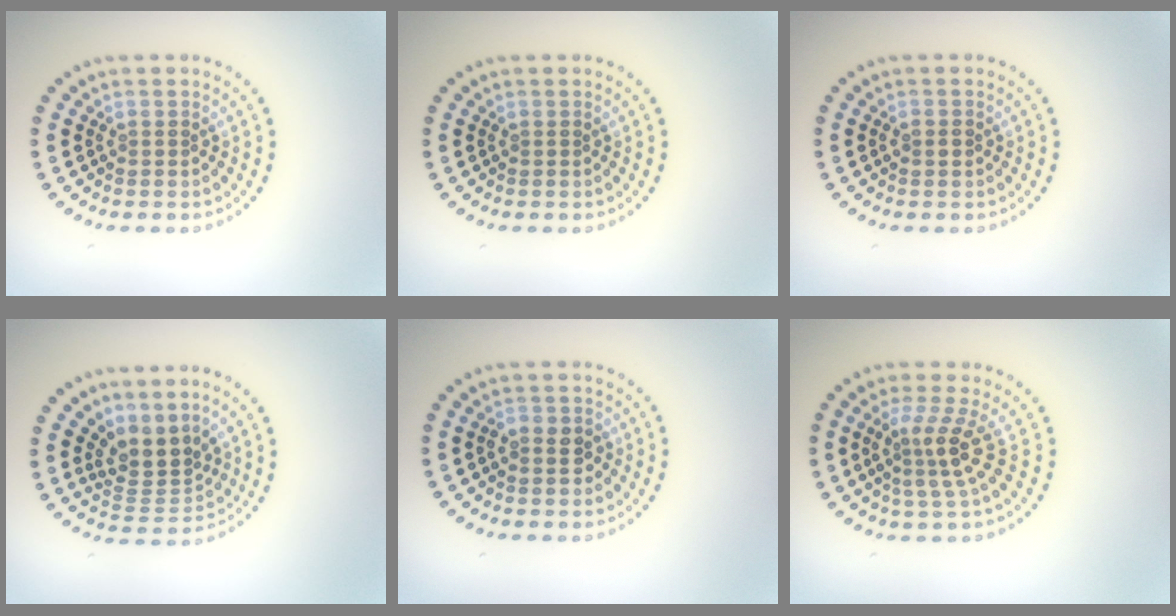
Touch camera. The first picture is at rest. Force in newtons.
{"total": 0.0}
{"total": 1.1, "press": 1.1, "slide": 0.1}
{"total": 3.3, "press": 2.4, "slide": 2.3}
{"total": 2.0, "press": 1.9, "slide": 0.5}
{"total": 3.1, "press": 2.3, "slide": 2.1}